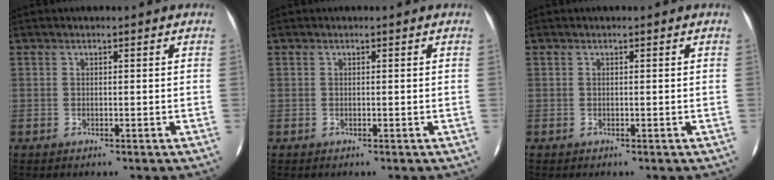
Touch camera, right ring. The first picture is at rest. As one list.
[{"total": 0.0}, {"total": 0.0}]